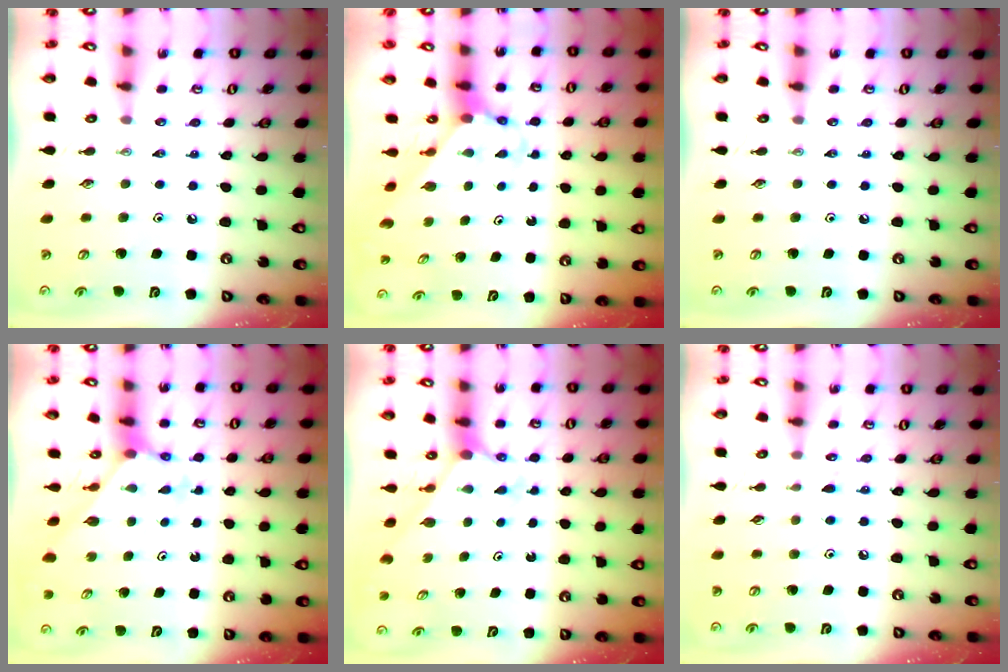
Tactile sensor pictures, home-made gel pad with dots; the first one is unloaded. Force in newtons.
{"total": 3.7, "press": 3.7, "slide": 0.1}
{"total": 0.0}
{"total": 2.7, "press": 2.7, "slide": 0.2}
{"total": 1.8, "press": 1.8, "slide": 0.1}
{"total": 5.2, "press": 5.1, "slide": 0.6}